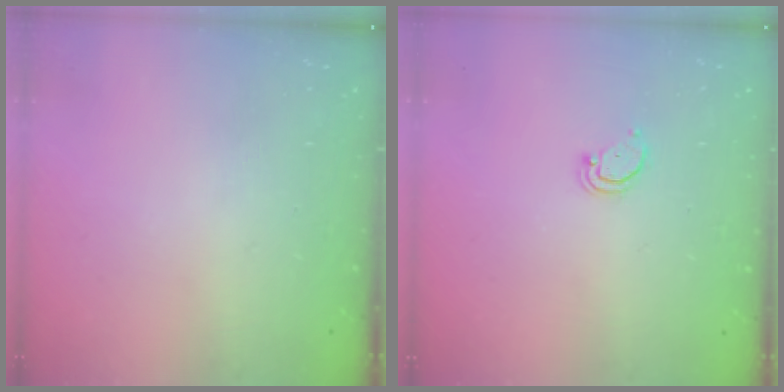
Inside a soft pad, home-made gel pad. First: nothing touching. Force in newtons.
{"total": 2.1, "press": 2.1, "slide": 0.2}